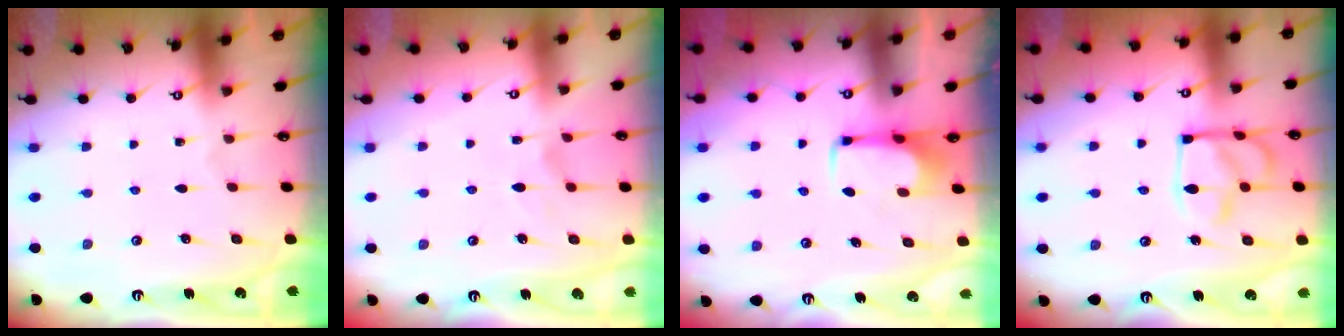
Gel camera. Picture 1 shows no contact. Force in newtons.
{"total": 1.5, "press": 1.3, "slide": 0.6}
{"total": 1.6, "press": 1.5, "slide": 0.4}
{"total": 11.5, "press": 11.5, "slide": 0.2}